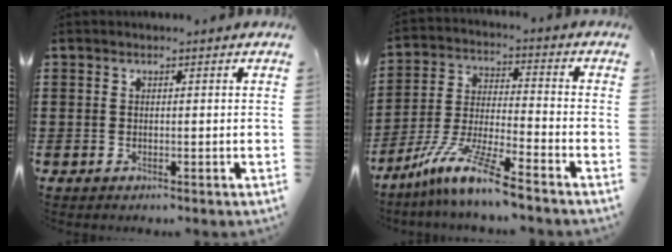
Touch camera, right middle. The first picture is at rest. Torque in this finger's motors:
{"motor_torque": [2.14, 0.00, 0.77, 0.21]}